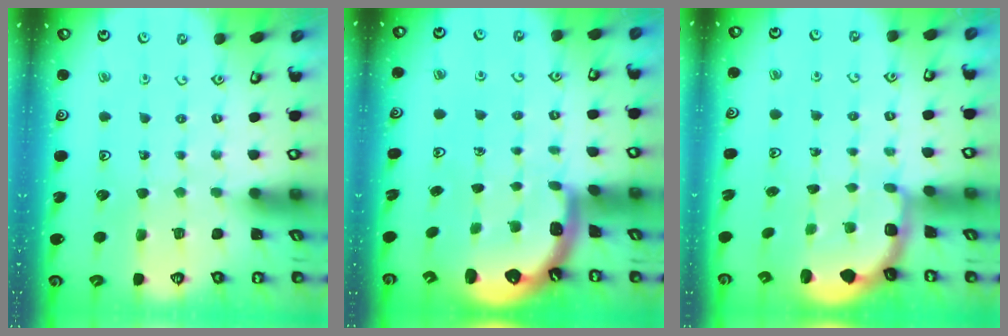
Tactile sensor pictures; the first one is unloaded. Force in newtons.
{"total": 1.4, "press": 1.3, "slide": 0.6}
{"total": 2.3, "press": 2.2, "slide": 0.6}